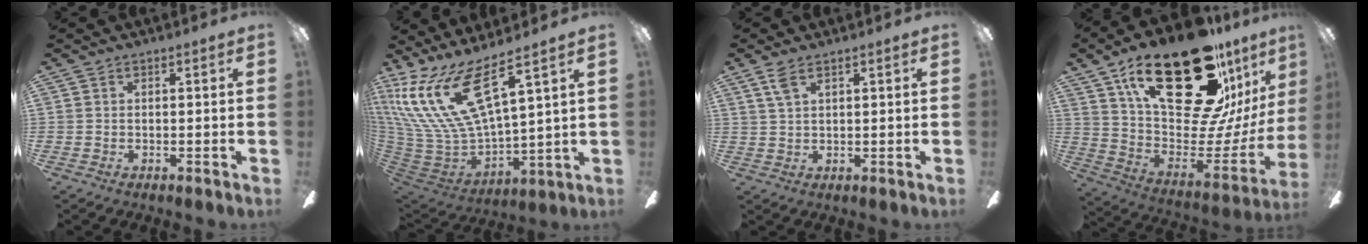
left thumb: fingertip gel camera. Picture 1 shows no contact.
{"total": 22.1, "force": [11.8, 8.6, 16.5], "torque": [-0.365, -0.082, 0.213]}
{"total": 4.1, "force": [2.4, 1.6, 2.8], "torque": [-0.062, 0.002, 0.044]}
{"total": 33.5, "force": [18.5, 14.3, 24.0], "torque": [-0.359, -0.131, 0.340]}